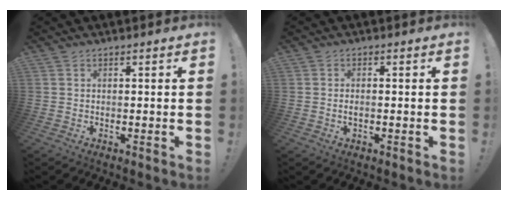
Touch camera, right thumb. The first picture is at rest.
{"total": 1.3, "force": [-0.2, 0.6, 1.2], "torque": [-0.021, 0.005, -0.004]}